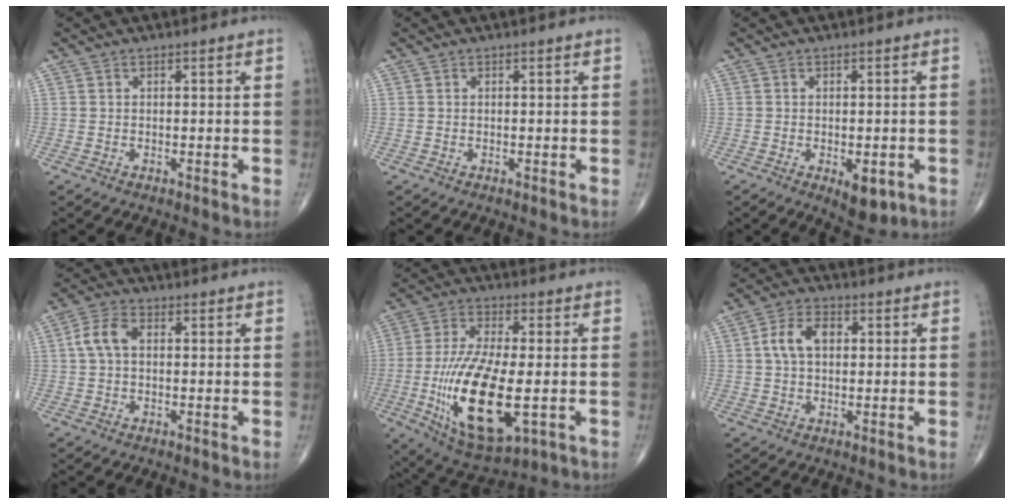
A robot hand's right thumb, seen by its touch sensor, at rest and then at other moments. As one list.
[{"total": 0.0}, {"total": 5.2, "force": [-1.9, 2.5, 4.2], "torque": [-0.044, -0.002, -0.016]}, {"total": 5.1, "force": [0.6, 3.2, 4.0], "torque": [-0.087, 0.018, 0.007]}, {"total": 19.3, "force": [-3.8, 7.4, 17.5], "torque": [-0.343, -0.012, -0.053]}, {"total": 6.6, "force": [1.1, 4.2, 5.0], "torque": [-0.089, 0.015, 0.015]}]